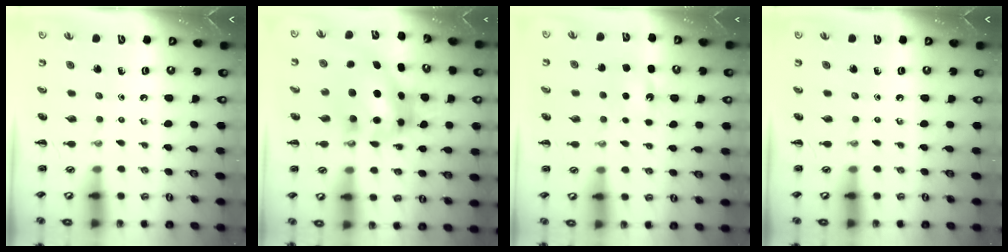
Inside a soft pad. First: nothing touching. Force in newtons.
{"total": 9.0, "press": 8.7, "slide": 2.3}
{"total": 5.7, "press": 5.4, "slide": 1.9}
{"total": 0.0}